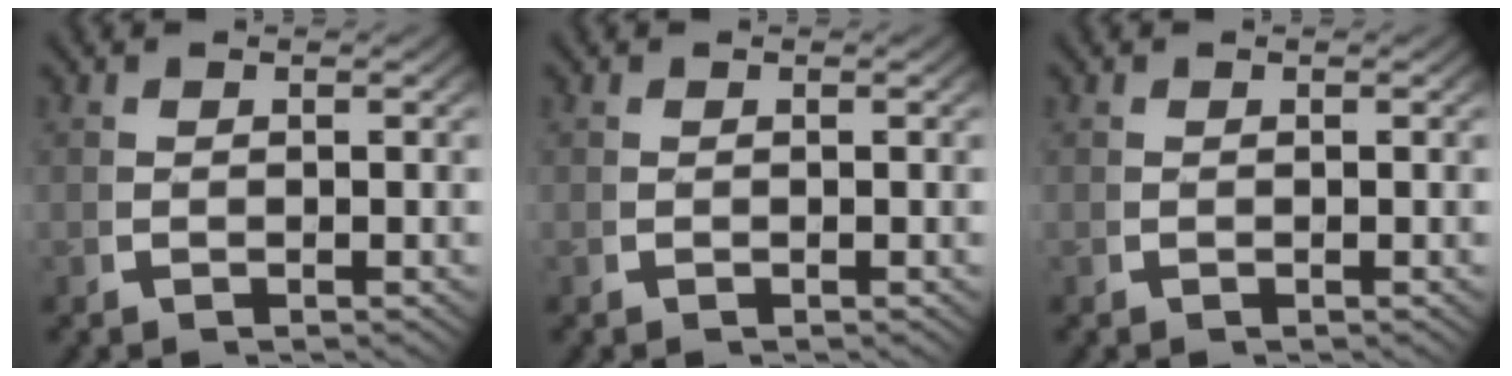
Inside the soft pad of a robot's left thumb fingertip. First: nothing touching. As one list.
[{"total": 0.6, "force": [0.3, -0.5, -0.2], "torque": [0.006, 0.000, 0.006]}, {"total": 0.0}]